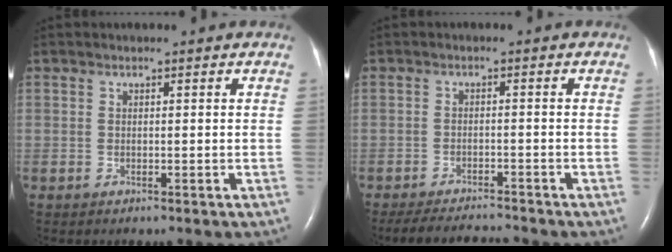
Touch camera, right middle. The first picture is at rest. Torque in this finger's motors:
{"motor_torque": [0.28, -0.29, 0.12, 0.04]}